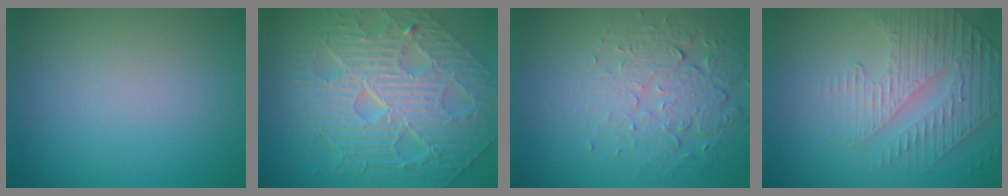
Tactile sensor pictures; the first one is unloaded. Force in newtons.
{"total": 10.8, "press": 7.4, "slide": 7.9}
{"total": 5.5, "press": 3.7, "slide": 4.1}
{"total": 4.9, "press": 3.3, "slide": 3.6}